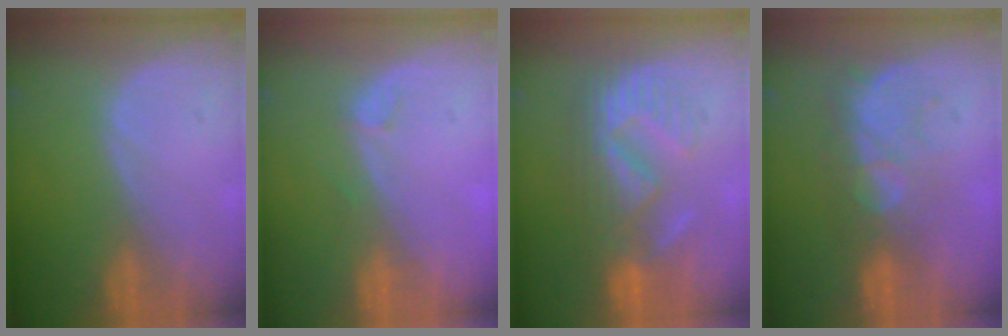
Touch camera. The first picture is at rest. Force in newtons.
{"total": 1.3, "press": 1.1, "slide": 0.5}
{"total": 8.6, "press": 8.5, "slide": 1.4}
{"total": 7.6, "press": 7.1, "slide": 2.8}